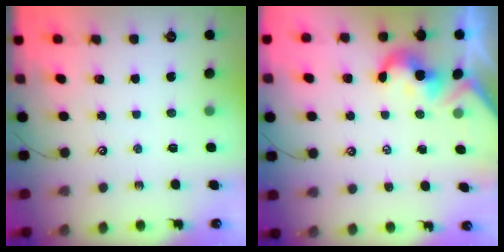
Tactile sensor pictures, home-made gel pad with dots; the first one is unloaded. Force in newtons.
{"total": 2.1, "press": 2.1, "slide": 0.4}